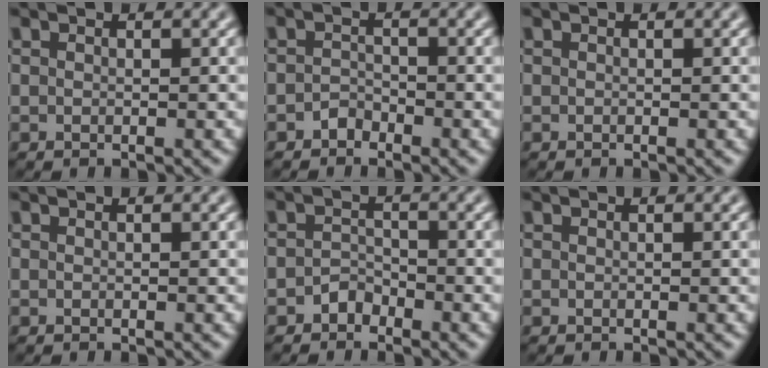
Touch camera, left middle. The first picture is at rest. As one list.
[{"total": 1.2, "force": [-1.0, 0.7, 0.2], "torque": [-0.002, 0.005, -0.019]}, {"total": 0.0}, {"total": 0.0}, {"total": 1.4, "force": [-1.0, 0.9, 0.3], "torque": [-0.003, 0.008, -0.020]}, {"total": 0.0}]